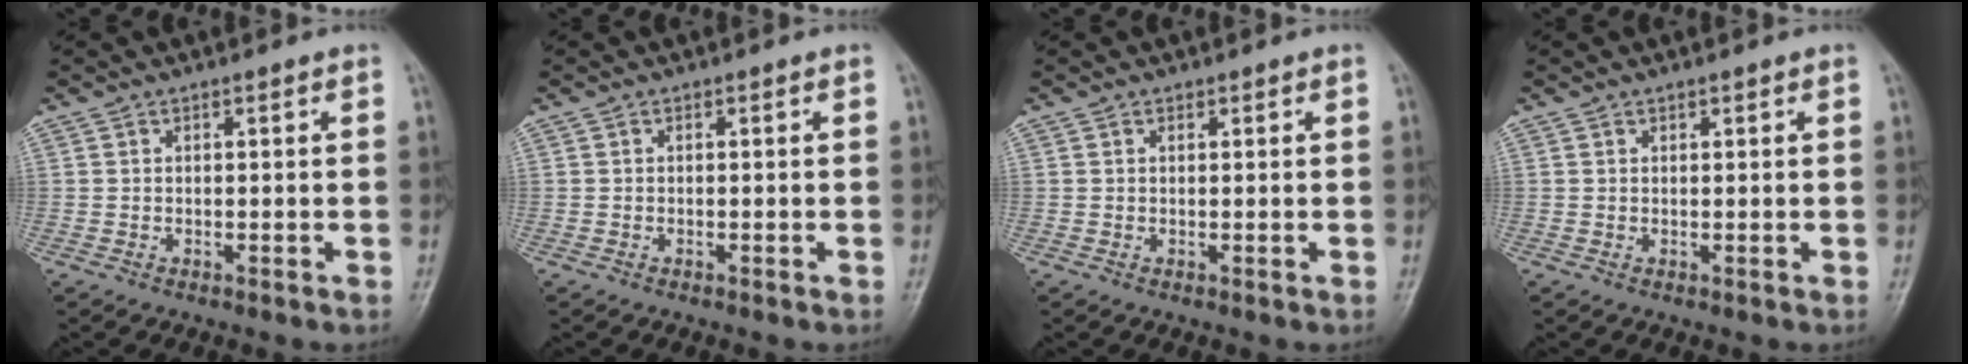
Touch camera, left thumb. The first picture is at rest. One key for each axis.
{"total": 0.0}
{"total": 0.6, "fx": 0.4, "fy": 0.4, "fz": 0.2, "tx": 0.000, "ty": -0.002, "tz": 0.005}
{"total": 0.6, "fx": 0.5, "fy": 0.3, "fz": 0.3, "tx": -0.001, "ty": -0.003, "tz": 0.007}